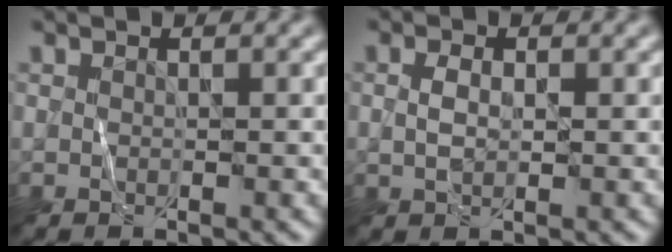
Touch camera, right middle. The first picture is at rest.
{"total": 1.3, "force": [0.1, 0.8, 1.1], "torque": [-0.022, 0.000, 0.002]}